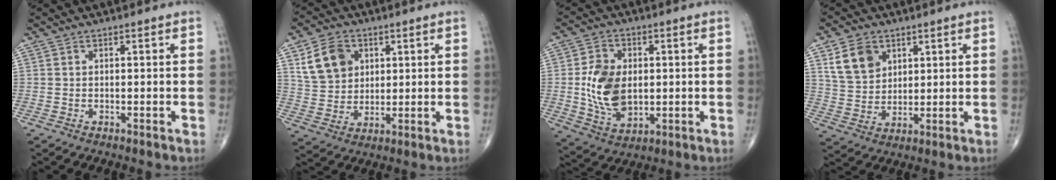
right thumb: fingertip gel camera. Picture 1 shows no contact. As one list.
[{"total": 10.4, "force": [3.9, 8.1, 5.2], "torque": [-0.072, -0.010, 0.080]}, {"total": 12.5, "force": [0.1, 8.4, 9.2], "torque": [-0.152, -0.005, 0.011]}, {"total": 8.9, "force": [4.2, 6.6, 4.4], "torque": [-0.061, -0.018, 0.086]}]